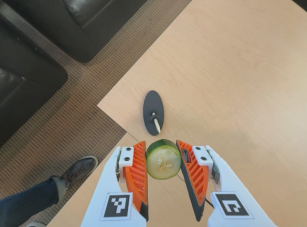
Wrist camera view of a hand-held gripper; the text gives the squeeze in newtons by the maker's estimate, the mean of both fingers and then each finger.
{"total": 11.0, "left": 10.0, "right": 12.0}